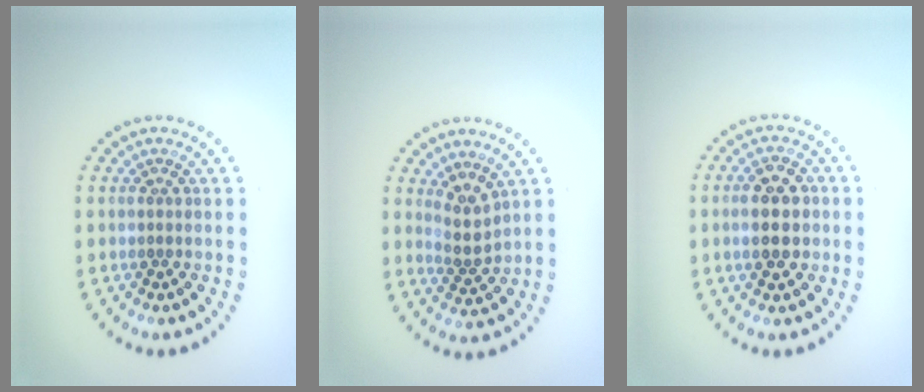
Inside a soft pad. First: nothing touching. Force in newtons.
{"total": 2.3, "press": 1.7, "slide": 1.6}
{"total": 3.9, "press": 3.9, "slide": 0.2}